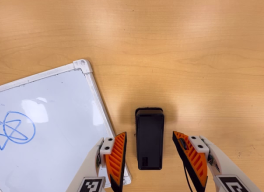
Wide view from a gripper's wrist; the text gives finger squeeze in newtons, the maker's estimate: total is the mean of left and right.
{"total": 0.0}